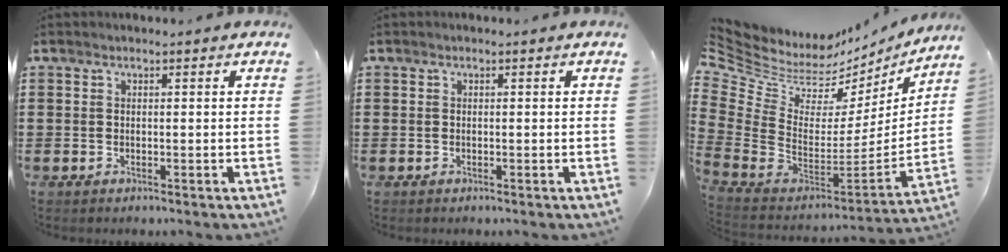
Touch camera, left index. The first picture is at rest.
{"total": 0.0}
{"total": 6.1, "force": [5.1, 2.9, 1.4], "torque": [-0.084, -0.070, 0.085]}